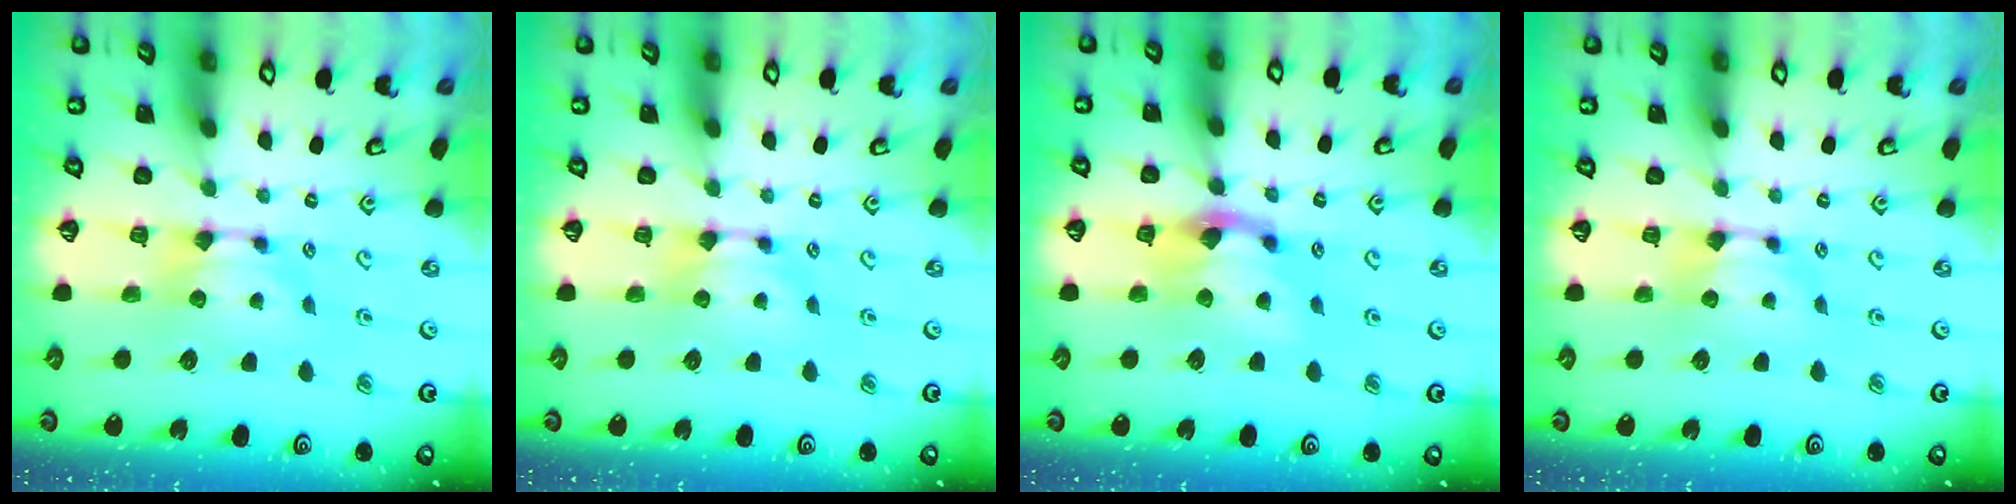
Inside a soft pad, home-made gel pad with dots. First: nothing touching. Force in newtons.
{"total": 0.0}
{"total": 2.8, "press": 2.3, "slide": 1.7}
{"total": 0.0}